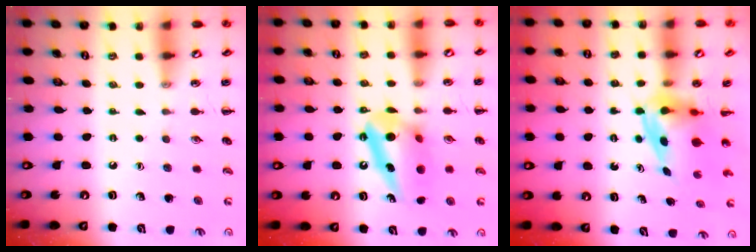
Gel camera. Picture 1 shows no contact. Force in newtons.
{"total": 11.5, "press": 11.4, "slide": 1.6}
{"total": 4.0, "press": 3.9, "slide": 0.7}